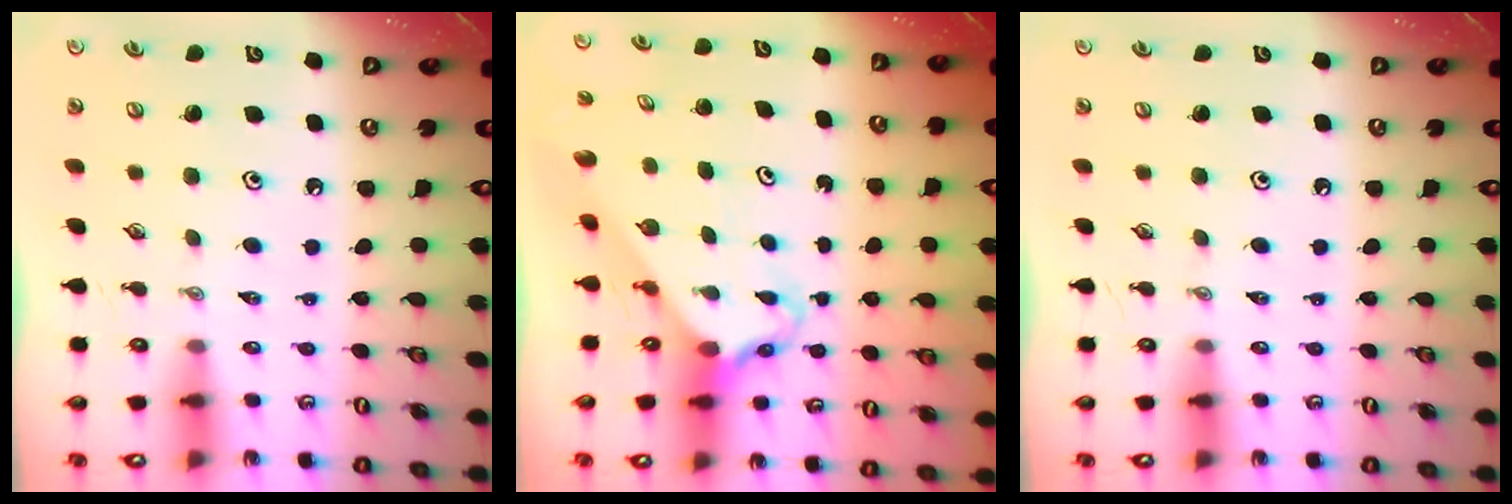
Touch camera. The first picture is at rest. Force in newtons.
{"total": 2.8, "press": 2.8, "slide": 0.2}
{"total": 0.0}